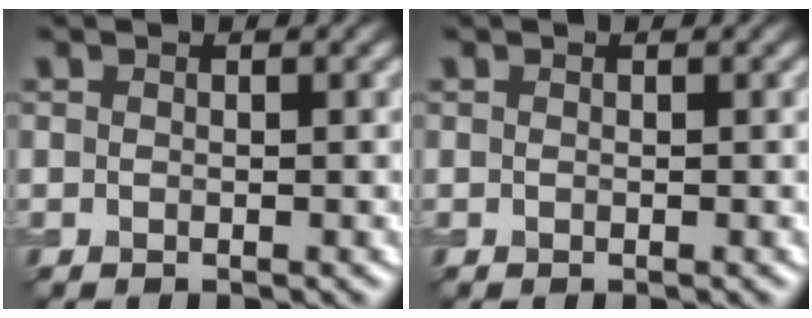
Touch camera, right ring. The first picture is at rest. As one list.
[{"total": 0.0}]